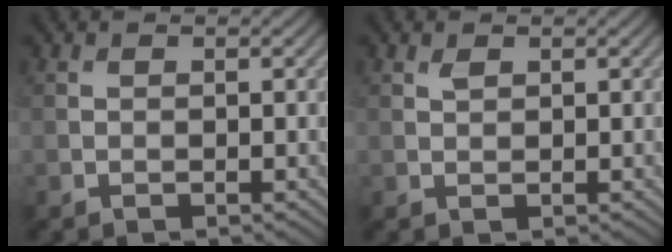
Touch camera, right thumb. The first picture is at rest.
{"total": 0.7, "force": [0.5, 0.3, 0.5], "torque": [-0.013, -0.001, 0.012]}